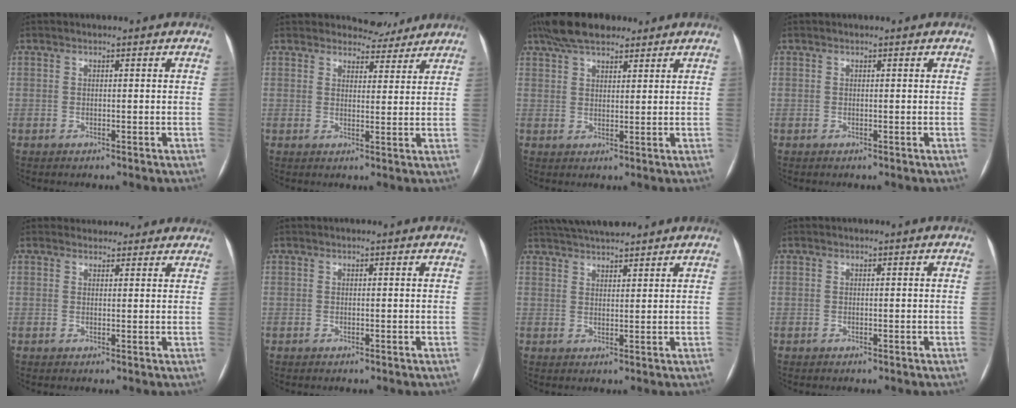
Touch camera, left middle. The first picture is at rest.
{"total": 5.4, "force": [5.0, 2.0, 0.0], "torque": [0.008, -0.002, 0.057]}
{"total": 9.5, "force": [7.4, 3.5, 4.9], "torque": [-0.087, 0.035, 0.128]}
{"total": 0.8, "force": [0.8, 0.2, 0.3], "torque": [-0.007, 0.015, 0.009]}
{"total": 8.0, "force": [7.3, 3.3, 0.9], "torque": [0.015, 0.022, 0.069]}
{"total": 0.0}
{"total": 9.4, "force": [8.3, 1.8, 4.0], "torque": [-0.066, 0.030, 0.131]}
{"total": 0.0}